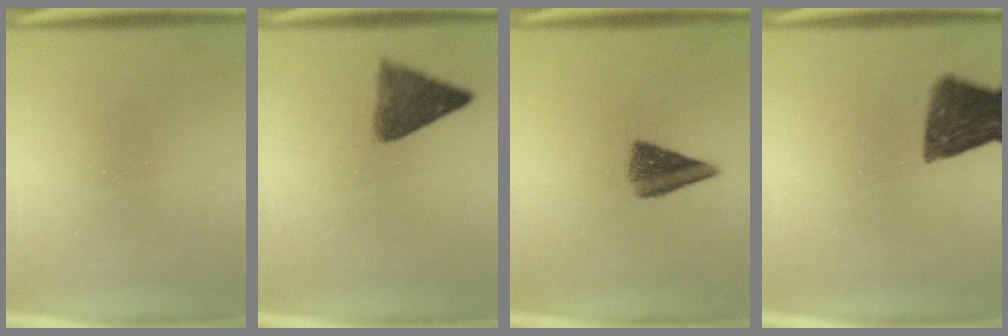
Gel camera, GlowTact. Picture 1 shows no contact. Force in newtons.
{"total": 6.4}
{"total": 6.1}
{"total": 12.5}